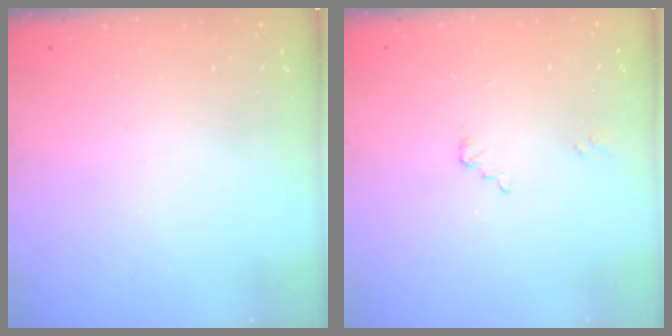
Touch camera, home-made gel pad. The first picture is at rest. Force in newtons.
{"total": 2.5, "press": 2.5, "slide": 0.1}